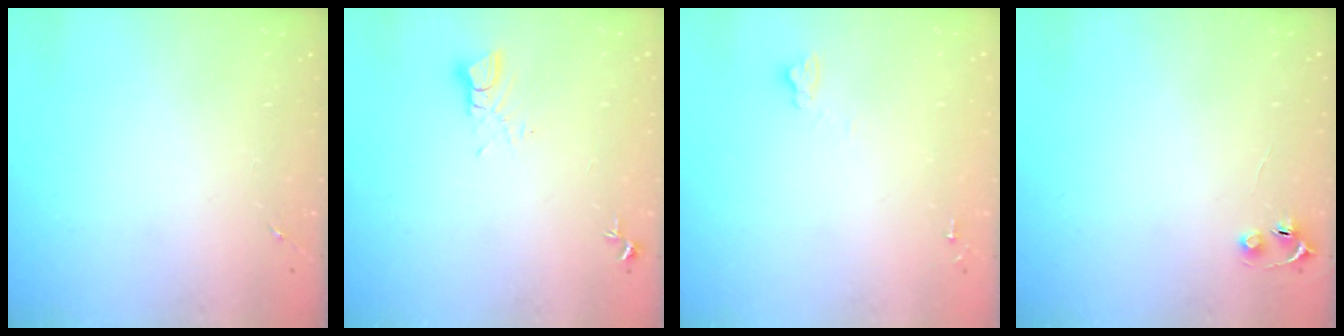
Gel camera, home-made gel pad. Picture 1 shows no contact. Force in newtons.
{"total": 3.8, "press": 3.8, "slide": 0.3}
{"total": 3.8, "press": 3.8, "slide": 0.3}
{"total": 4.0, "press": 4.0, "slide": 0.5}